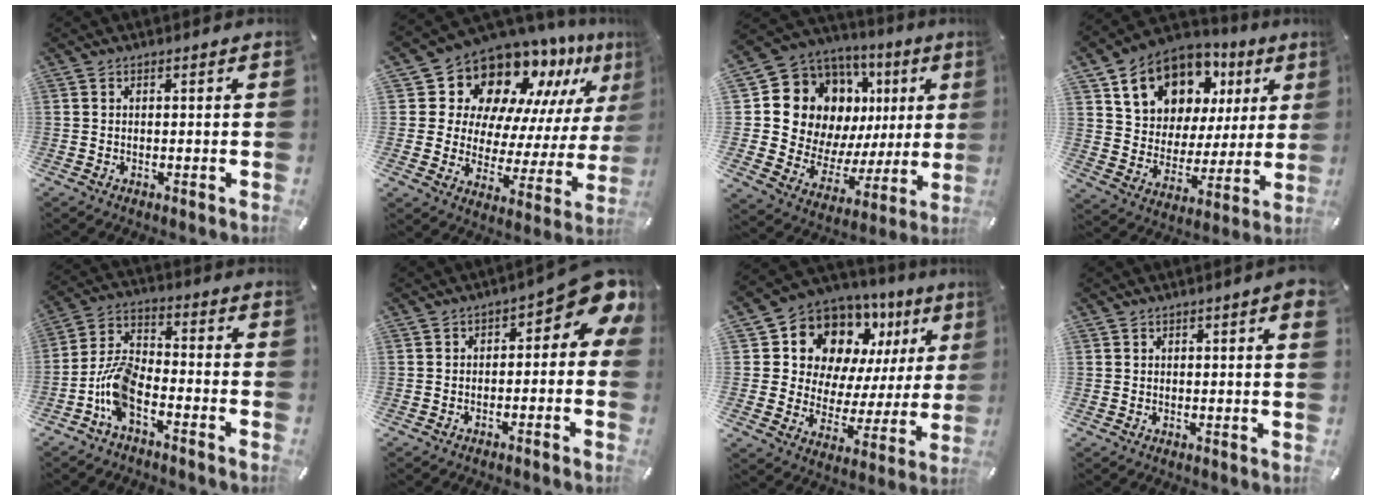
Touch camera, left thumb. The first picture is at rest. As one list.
[{"total": 15.2, "force": [11.5, 8.9, 4.6], "torque": [-0.078, -0.120, 0.194]}, {"total": 17.7, "force": [6.9, 13.9, 8.5], "torque": [-0.135, -0.055, 0.148]}, {"total": 15.6, "force": [9.1, 11.4, 5.6], "torque": [-0.107, -0.049, 0.170]}, {"total": 9.5, "force": [-5.4, 4.4, 6.4], "torque": [-0.155, 0.008, -0.105]}, {"total": 7.2, "force": [1.8, 3.5, 6.0], "torque": [-0.076, -0.019, 0.026]}, {"total": 13.4, "force": [9.0, 9.2, 3.8], "torque": [-0.066, -0.088, 0.162]}, {"total": 1.7, "force": [1.3, 0.6, 1.0], "torque": [-0.012, 0.000, 0.022]}]